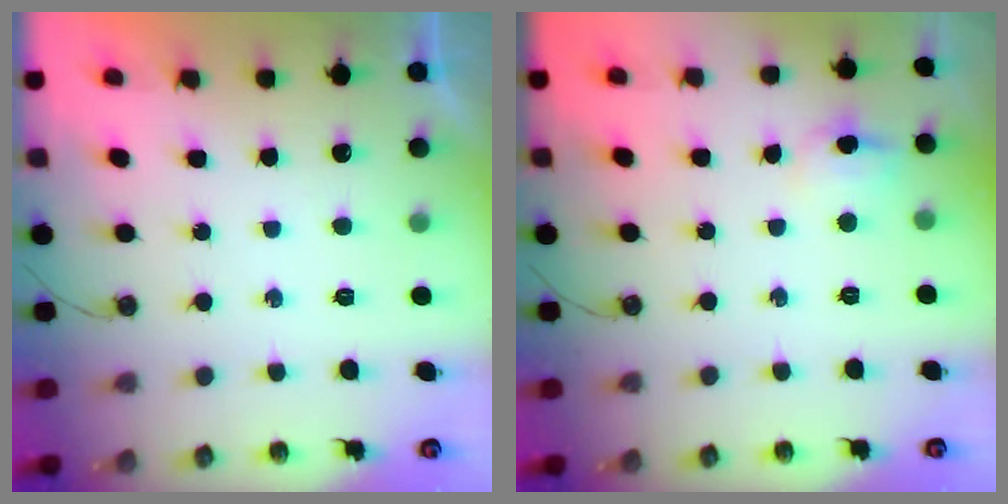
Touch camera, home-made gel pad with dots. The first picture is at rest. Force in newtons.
{"total": 5.5, "press": 5.3, "slide": 1.2}